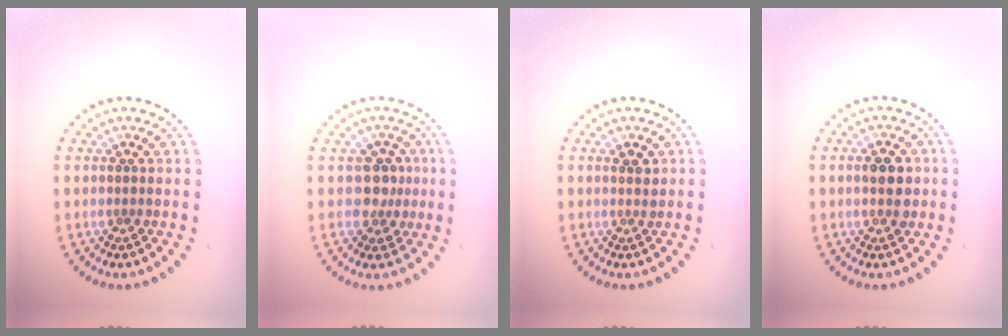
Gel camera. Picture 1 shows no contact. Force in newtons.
{"total": 2.6, "press": 2.4, "slide": 1.1}
{"total": 1.1, "press": 1.0, "slide": 0.5}
{"total": 2.7, "press": 2.7, "slide": 0.2}